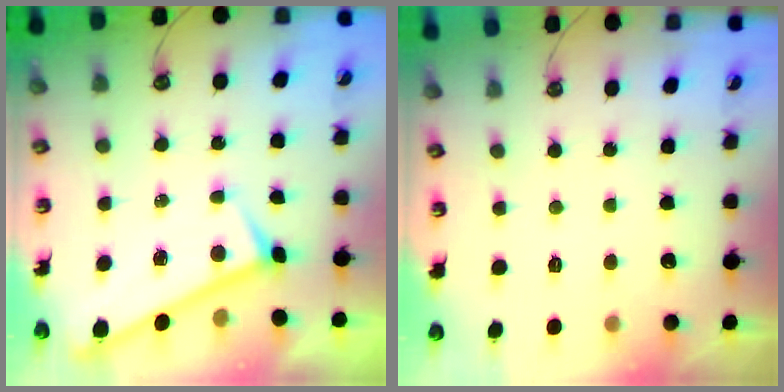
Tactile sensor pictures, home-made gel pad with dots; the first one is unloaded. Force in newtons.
{"total": 0.0}